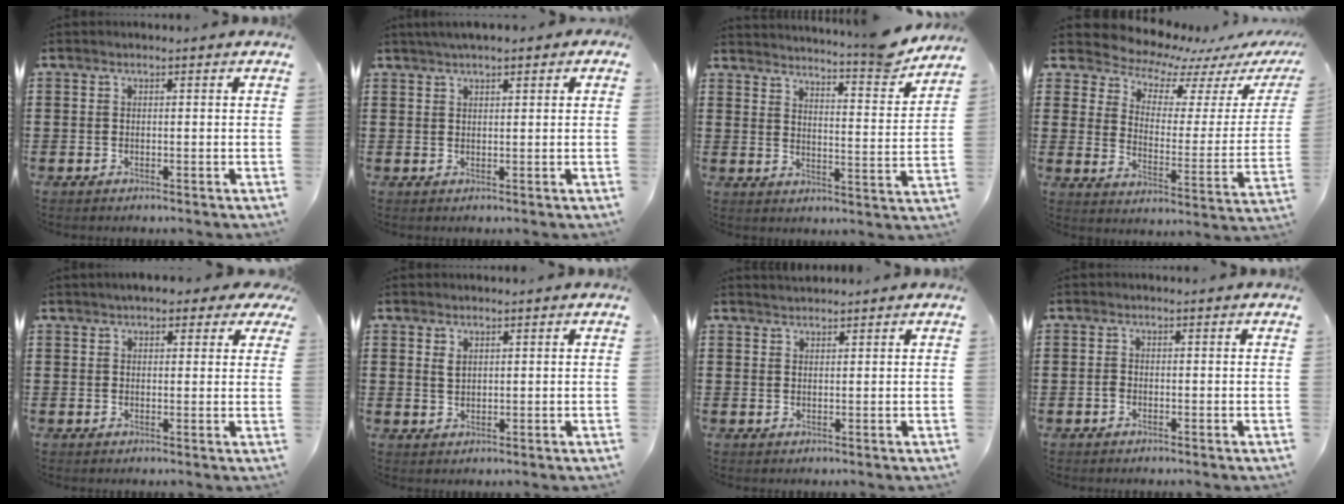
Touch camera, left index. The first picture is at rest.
{"total": 2.0, "force": [1.4, 0.4, 1.3], "torque": [-0.029, 0.006, 0.025]}
{"total": 6.8, "force": [6.3, -0.3, 2.4], "torque": [-0.041, -0.054, 0.102]}
{"total": 5.7, "force": [5.4, 1.7, 0.6], "torque": [-0.044, -0.055, 0.090]}
{"total": 3.3, "force": [2.6, 1.3, 1.6], "torque": [-0.033, 0.000, 0.045]}
{"total": 1.8, "force": [0.9, 1.1, 1.1], "torque": [-0.024, 0.004, 0.017]}
{"total": 1.2, "force": [1.2, 0.0, -0.2], "torque": [0.002, 0.001, 0.024]}
{"total": 1.0, "force": [-0.5, 0.5, 0.7], "torque": [-0.022, -0.005, -0.012]}